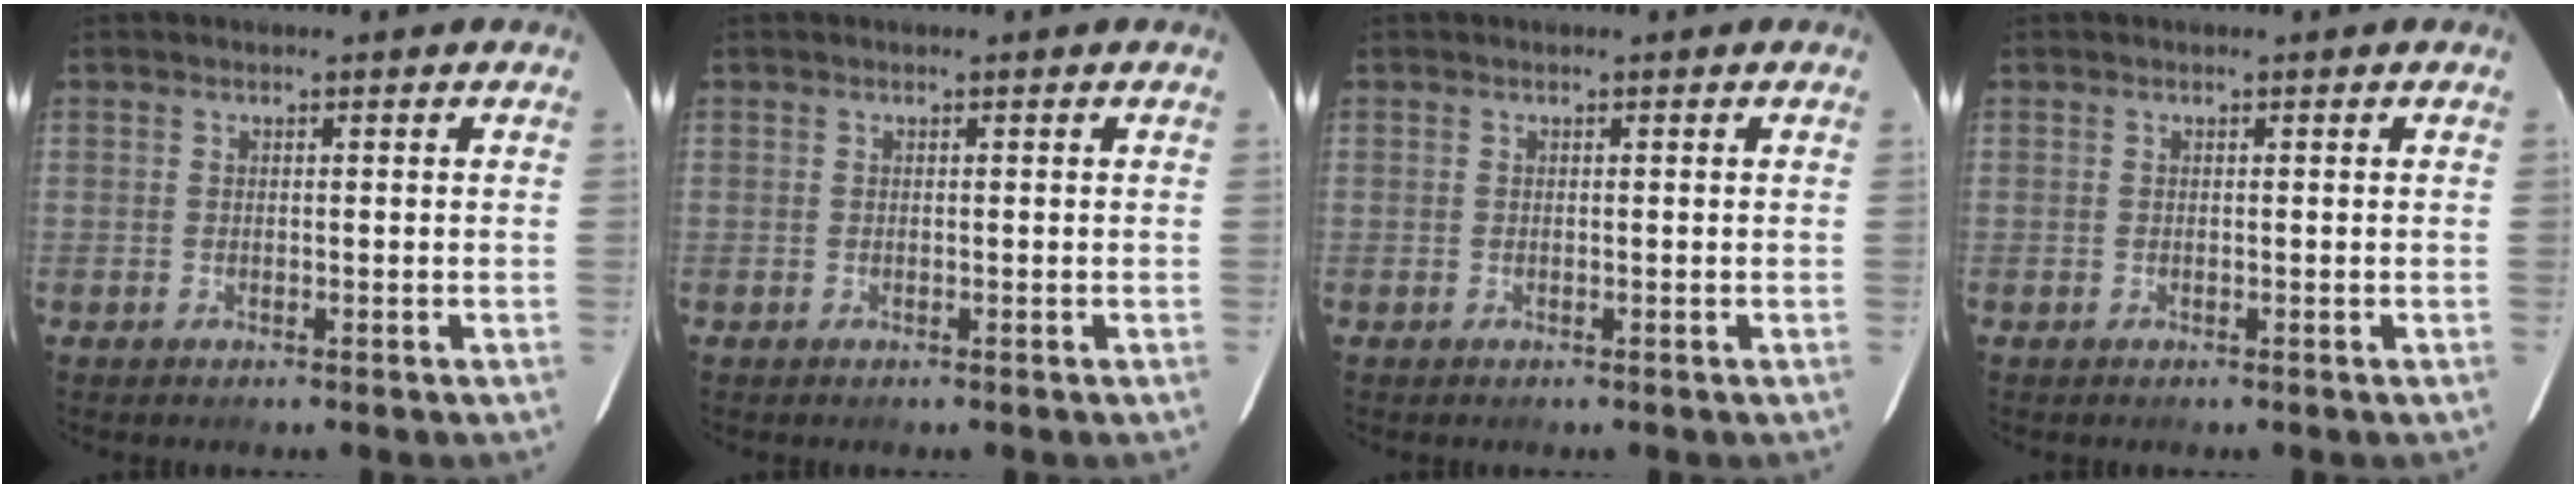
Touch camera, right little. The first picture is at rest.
{"total": 0.0}
{"total": 0.0}
{"total": 0.0}